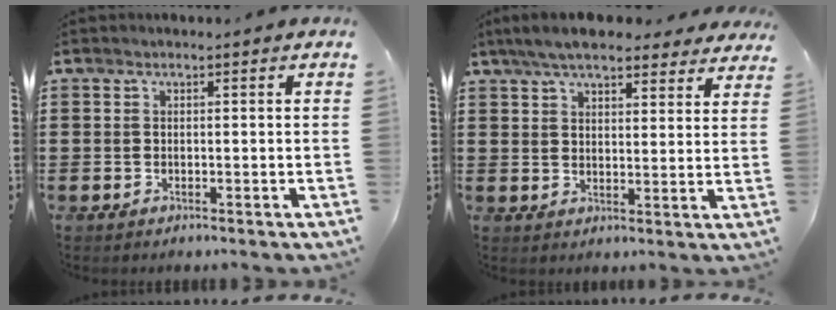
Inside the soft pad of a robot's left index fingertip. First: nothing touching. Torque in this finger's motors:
{"motor_torque": [2.14, 0.00, 1.05, 0.21]}